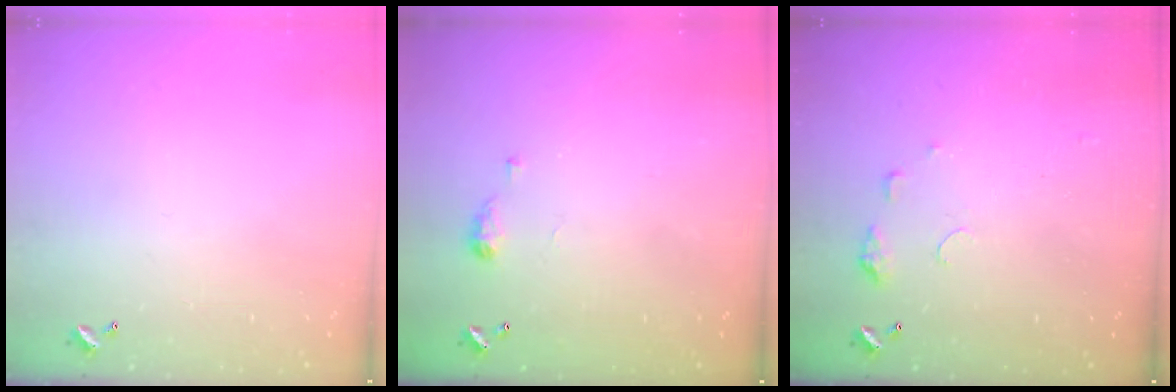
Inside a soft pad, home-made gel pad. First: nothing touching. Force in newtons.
{"total": 4.8, "press": 4.7, "slide": 0.6}
{"total": 5.6, "press": 5.6, "slide": 0.7}